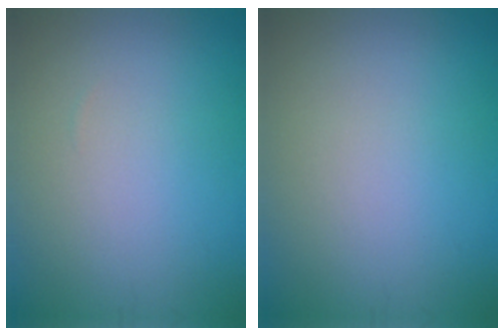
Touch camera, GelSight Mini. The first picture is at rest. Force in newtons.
{"total": 0.0}